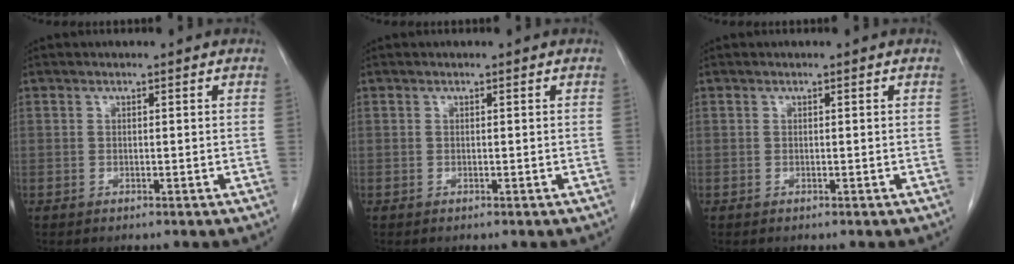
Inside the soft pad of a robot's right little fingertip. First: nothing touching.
{"total": 0.0}
{"total": 0.0}